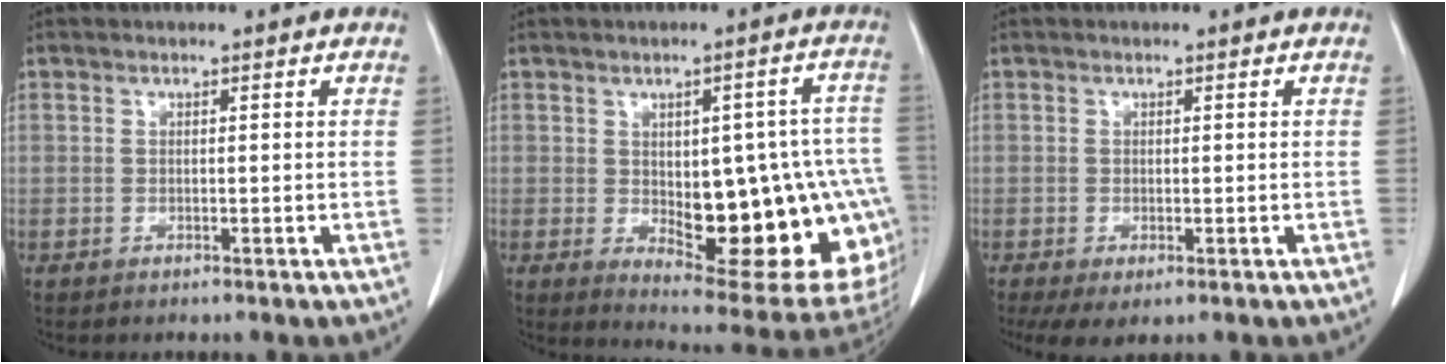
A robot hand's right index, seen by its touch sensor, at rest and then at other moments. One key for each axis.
{"total": 22.5, "fx": -3.5, "fy": 7.9, "fz": 20.8, "tx": -0.191, "ty": 0.016, "tz": -0.015}
{"total": 4.4, "fx": -2.4, "fy": 1.9, "fz": 3.1, "tx": -0.051, "ty": -0.013, "tz": -0.037}